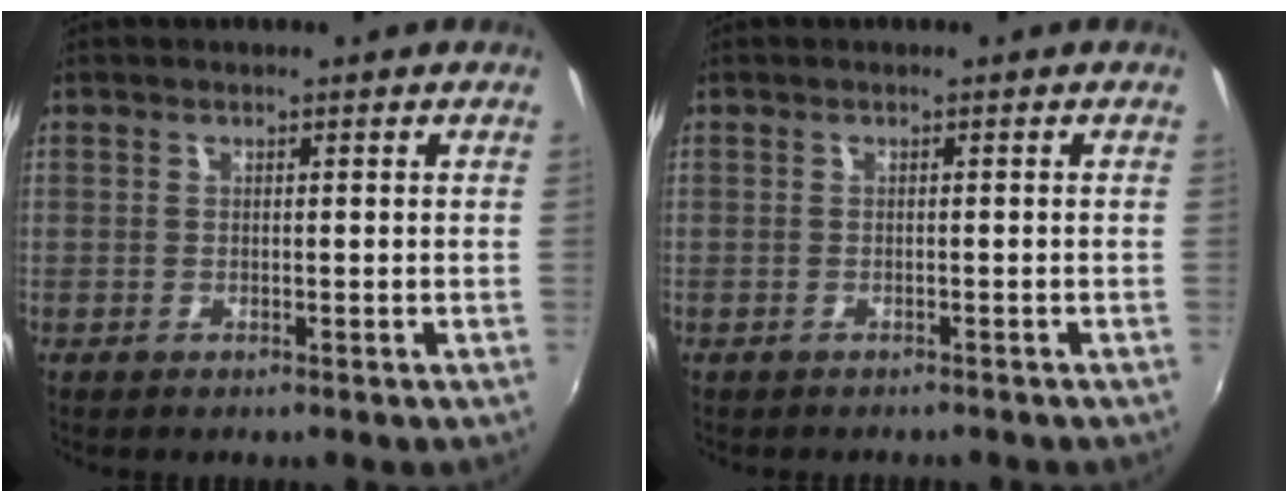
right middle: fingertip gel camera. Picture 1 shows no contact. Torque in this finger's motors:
{"motor_torque": [1.07, -1.07, 0.26, 0.10]}